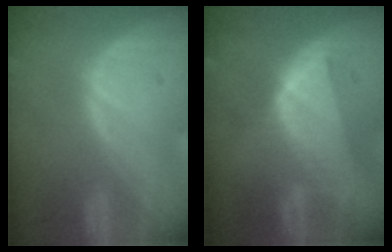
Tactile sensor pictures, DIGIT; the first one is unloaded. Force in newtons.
{"total": 7.5, "press": 6.9, "slide": 2.7}